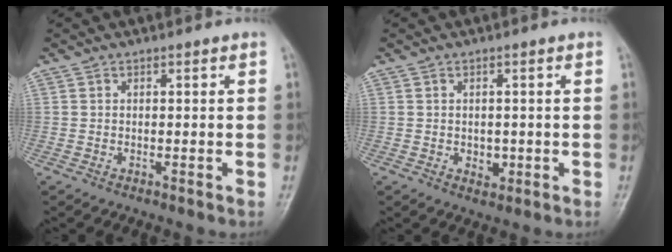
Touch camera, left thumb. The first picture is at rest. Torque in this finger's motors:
{"motor_torque": [-0.16, 0.15, 0.22, -0.06, 0.00]}